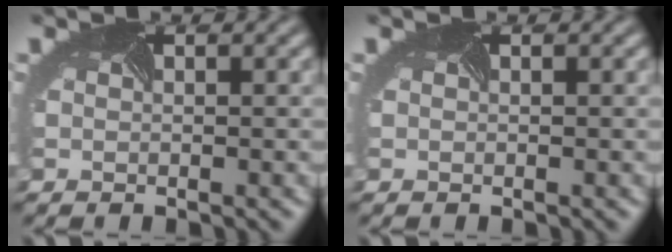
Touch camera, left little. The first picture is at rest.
{"total": 0.0}